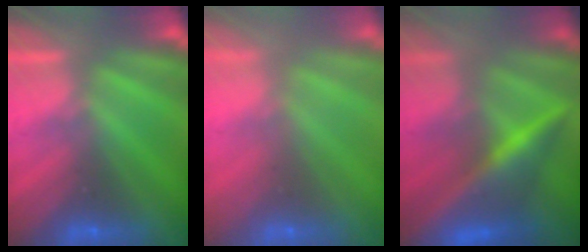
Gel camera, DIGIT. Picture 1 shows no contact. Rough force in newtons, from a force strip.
{"total": 7.3}
{"total": 13.7}